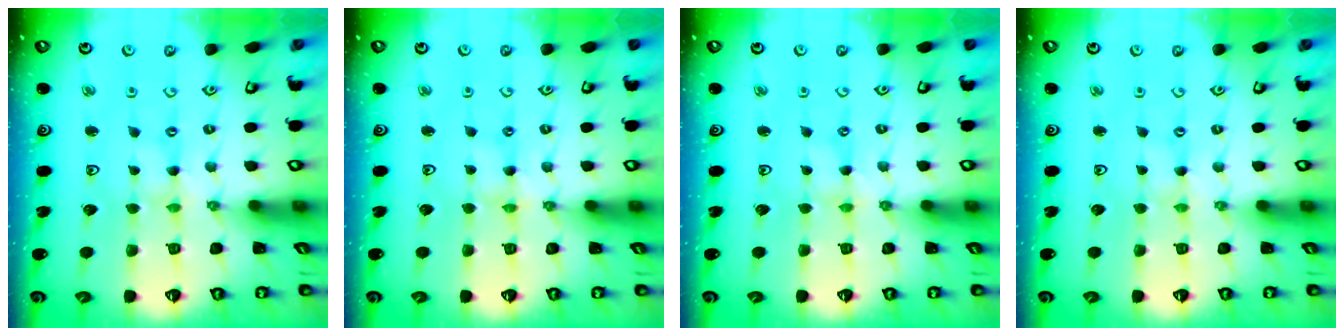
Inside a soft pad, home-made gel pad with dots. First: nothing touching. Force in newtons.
{"total": 1.0, "press": 0.9, "slide": 0.2}
{"total": 0.0}
{"total": 0.0}